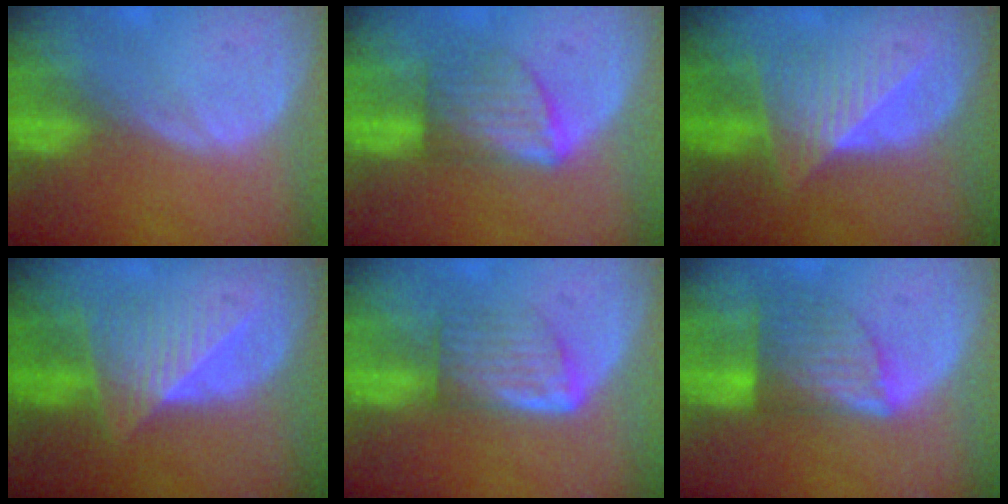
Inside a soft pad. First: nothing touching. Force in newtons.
{"total": 5.9, "press": 5.8, "slide": 1.4}
{"total": 6.5, "press": 6.4, "slide": 1.0}
{"total": 6.5, "press": 6.4, "slide": 1.0}
{"total": 5.8, "press": 5.4, "slide": 2.2}
{"total": 7.2, "press": 6.3, "slide": 3.4}